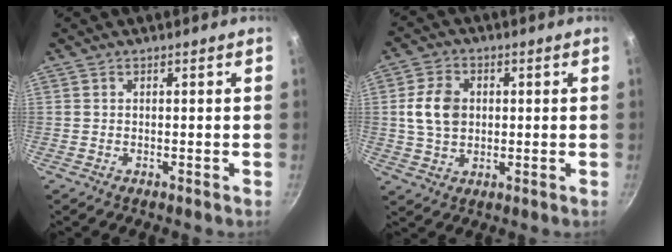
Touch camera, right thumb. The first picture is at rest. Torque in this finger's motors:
{"motor_torque": [1.84, 2.20, 1.81, -0.75, 0.10]}